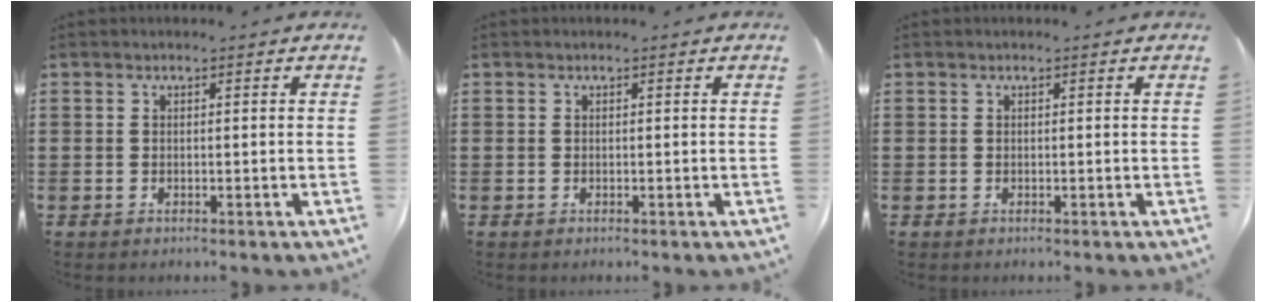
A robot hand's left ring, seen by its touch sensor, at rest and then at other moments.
{"total": 0.0}
{"total": 0.0}